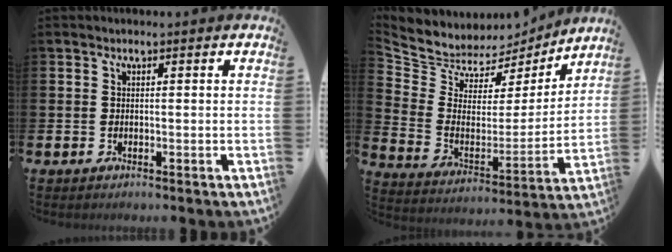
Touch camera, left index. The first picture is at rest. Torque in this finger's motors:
{"motor_torque": [1.06, -1.07, 0.03, -0.07]}